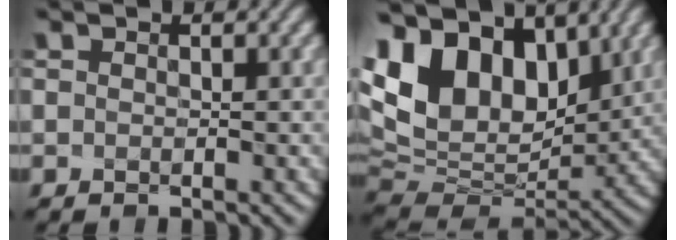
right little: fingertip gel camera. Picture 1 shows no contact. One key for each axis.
{"total": 14.1, "fx": 5.5, "fy": 9.2, "fz": 9.2, "tx": -0.195, "ty": 0.022, "tz": 0.095}